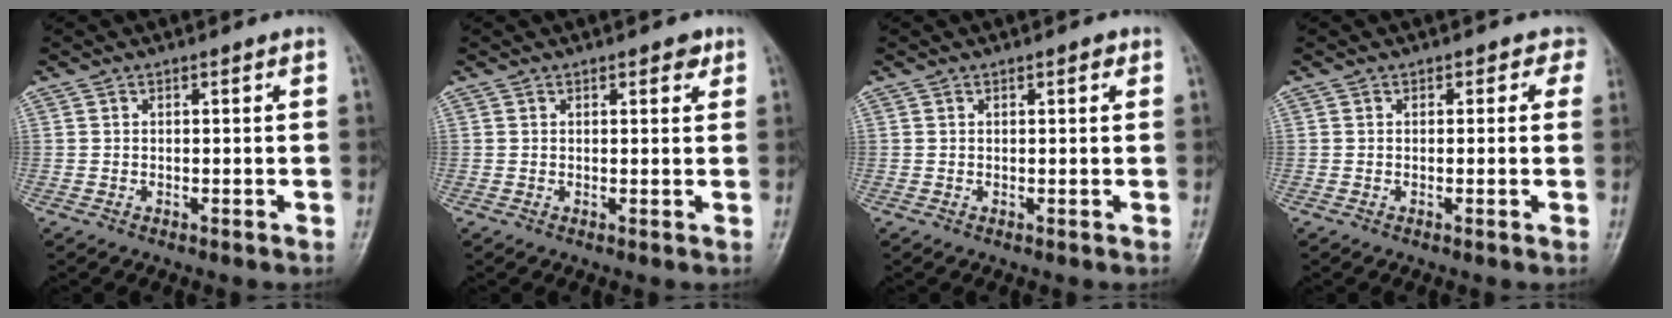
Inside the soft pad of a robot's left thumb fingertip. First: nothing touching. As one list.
[{"total": 2.1, "force": [1.2, 1.1, 1.4], "torque": [-0.007, -0.004, 0.013]}, {"total": 1.1, "force": [0.6, 0.4, 0.9], "torque": [-0.009, 0.000, 0.006]}, {"total": 2.2, "force": [1.0, 1.7, 0.9], "torque": [0.025, 0.001, -0.002]}]